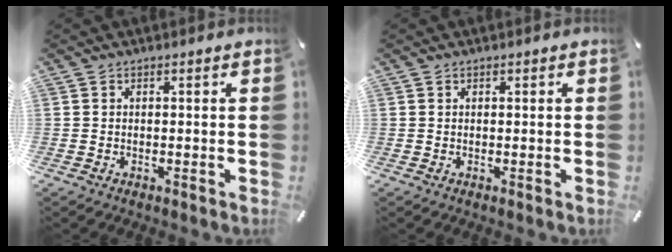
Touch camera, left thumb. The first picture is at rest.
{"total": 0.0}